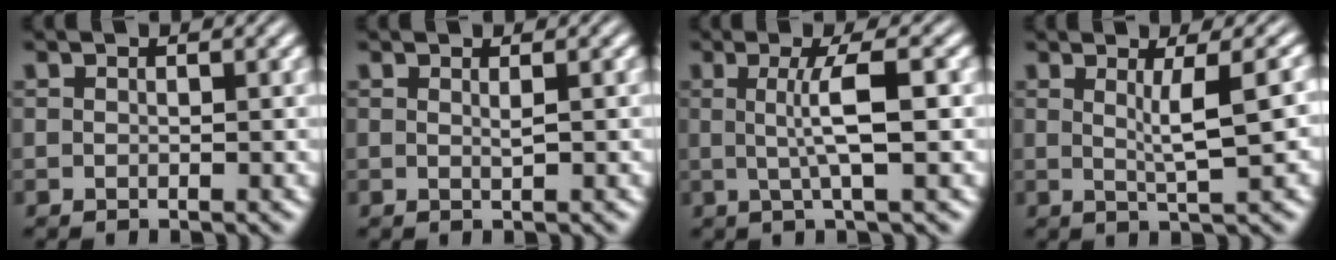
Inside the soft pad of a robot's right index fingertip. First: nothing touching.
{"total": 1.0, "force": [0.3, -0.8, 0.4], "torque": [-0.001, -0.004, 0.009]}
{"total": 3.8, "force": [0.4, -0.9, 3.6], "torque": [-0.058, 0.002, 0.011]}
{"total": 3.1, "force": [0.7, -1.4, 2.7], "torque": [-0.034, -0.007, 0.020]}